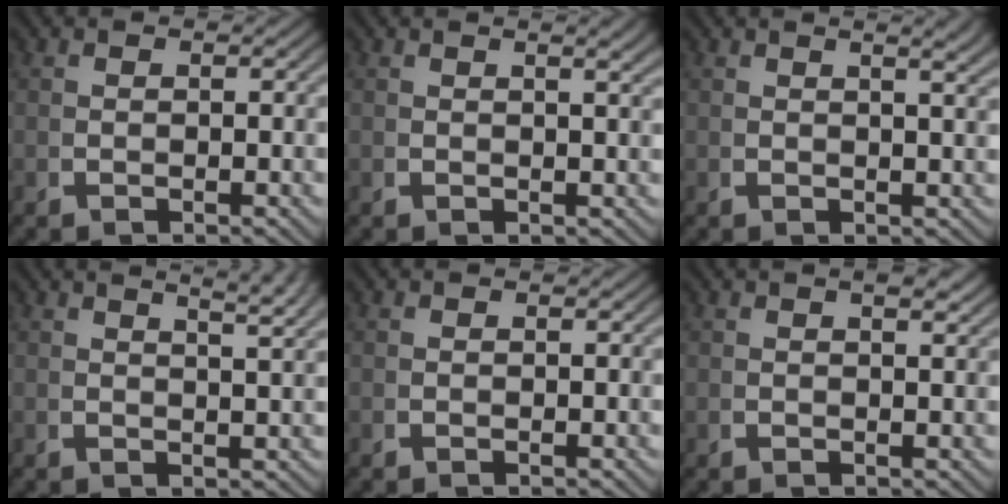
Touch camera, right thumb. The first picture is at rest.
{"total": 1.4, "force": [0.9, 0.1, 1.1], "torque": [-0.016, 0.003, 0.013]}
{"total": 2.4, "force": [1.6, 0.5, 1.7], "torque": [-0.019, 0.008, 0.021]}
{"total": 4.4, "force": [2.9, 1.3, 3.0], "torque": [-0.031, 0.010, 0.043]}
{"total": 0.0}
{"total": 1.6, "force": [1.0, 0.2, 1.1], "torque": [-0.011, 0.003, 0.017]}